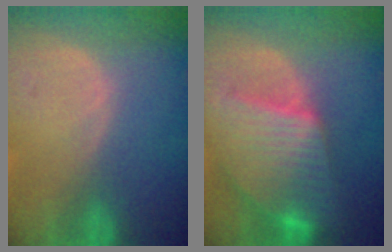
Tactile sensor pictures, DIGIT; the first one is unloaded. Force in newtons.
{"total": 10.1, "press": 10.1, "slide": 0.8}